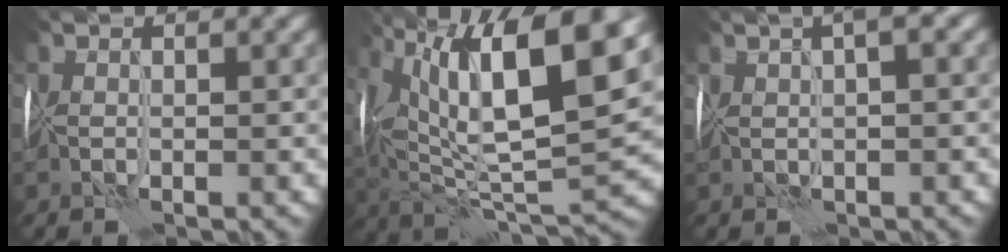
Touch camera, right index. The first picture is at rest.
{"total": 13.2, "force": [6.1, 4.1, 11.0], "torque": [-0.200, 0.018, 0.107]}
{"total": 3.1, "force": [1.8, 0.7, 2.4], "torque": [-0.019, 0.020, 0.027]}